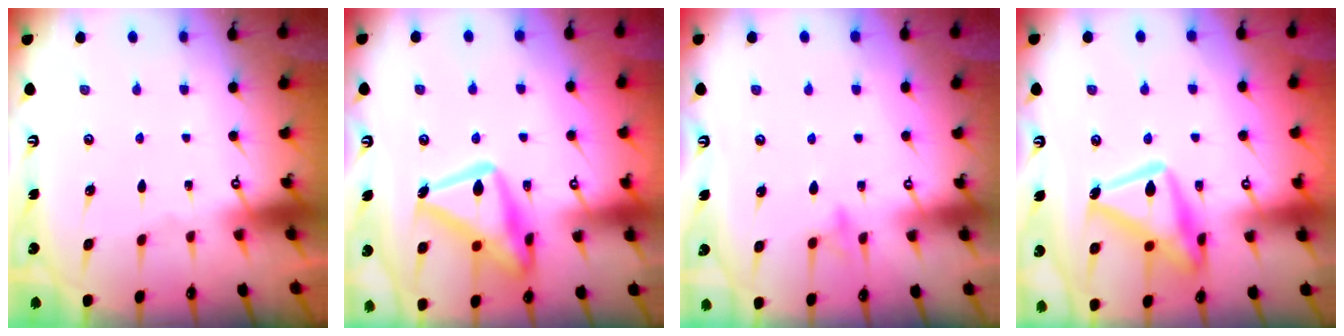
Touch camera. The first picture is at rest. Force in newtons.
{"total": 20.9, "press": 20.8, "slide": 1.5}
{"total": 9.2, "press": 9.1, "slide": 0.9}
{"total": 19.0, "press": 19.0, "slide": 1.3}